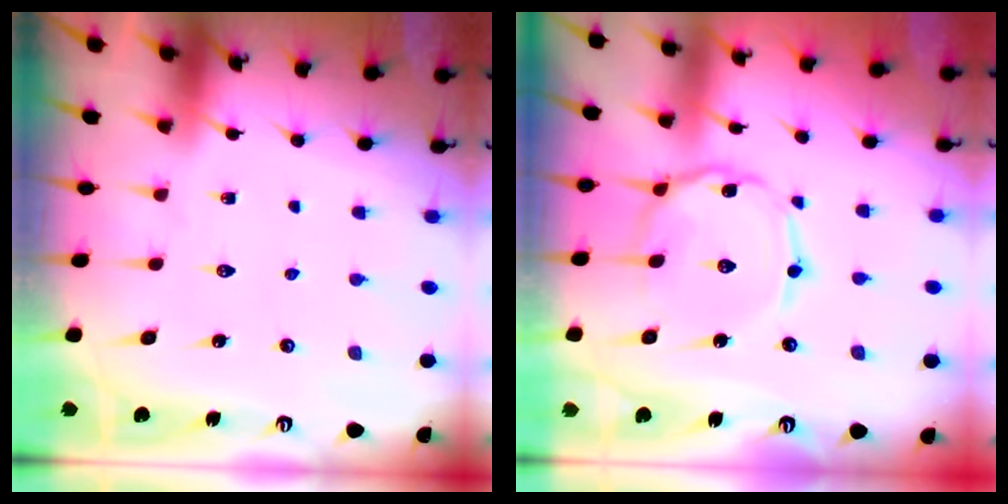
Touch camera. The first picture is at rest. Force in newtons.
{"total": 5.1, "press": 5.0, "slide": 0.3}